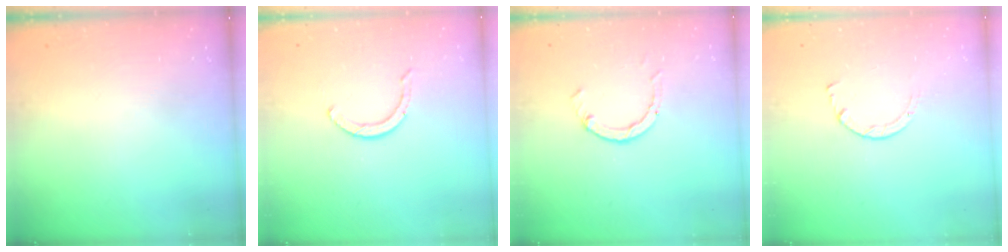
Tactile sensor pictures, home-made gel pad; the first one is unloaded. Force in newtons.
{"total": 2.9, "press": 2.9, "slide": 0.4}
{"total": 2.6, "press": 2.5, "slide": 0.3}
{"total": 1.7, "press": 1.7, "slide": 0.2}